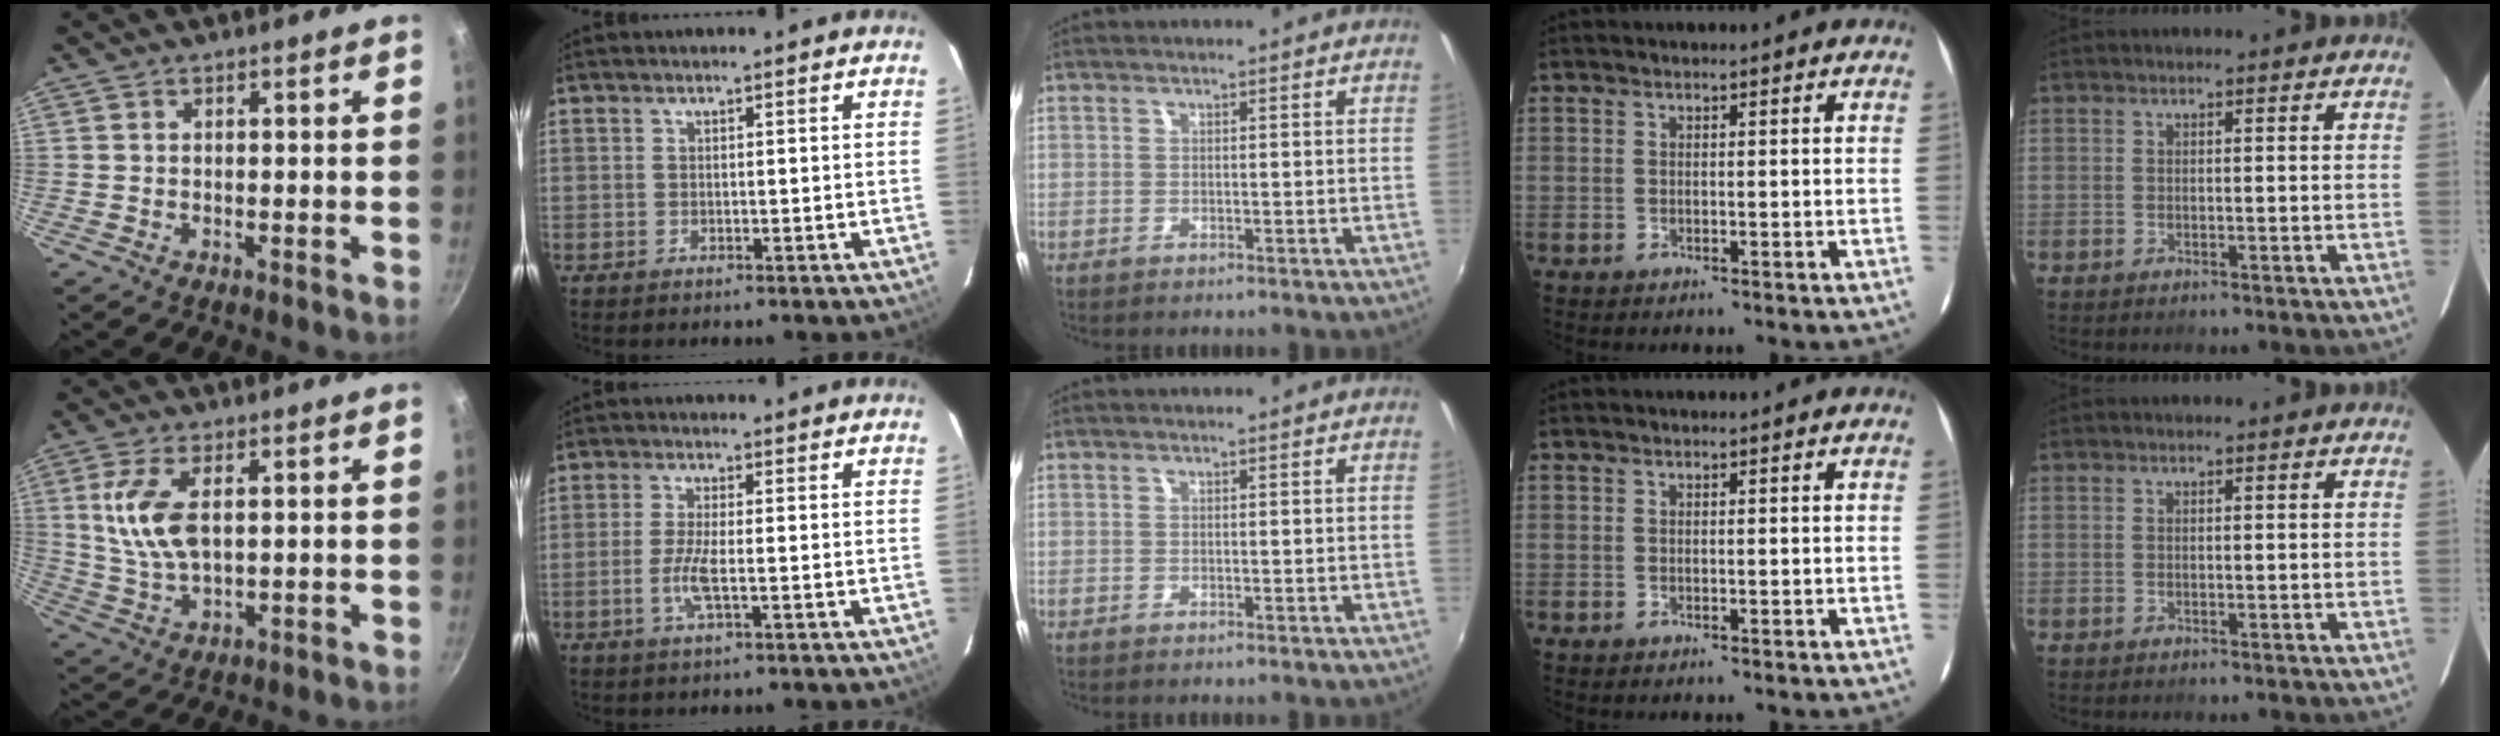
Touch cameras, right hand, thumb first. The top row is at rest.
{"thumb": {"total": 9.6, "force": [2.0, 4.7, 8.1], "torque": [-0.164, -0.004, 0.043]}, "index": {"total": 4.8, "force": [-1.4, 0.7, 4.5], "torque": [-0.093, -0.004, -0.030]}}